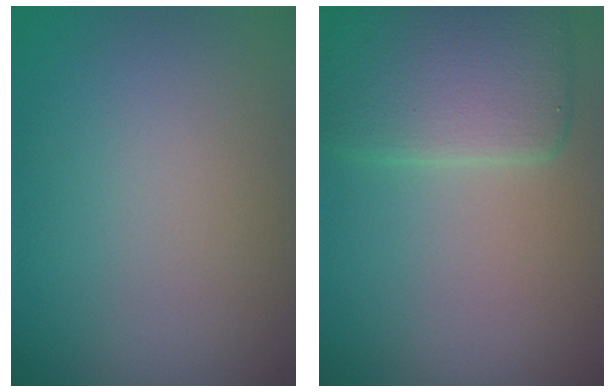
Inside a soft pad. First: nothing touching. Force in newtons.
{"total": 5.2, "press": 5.2, "slide": 0.2}